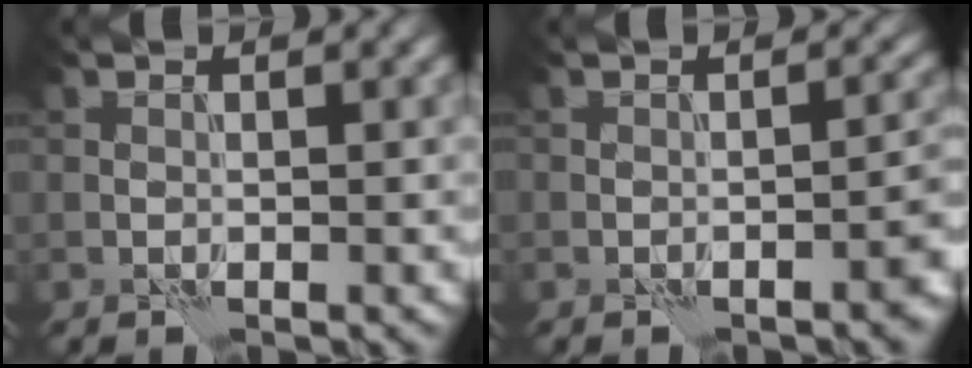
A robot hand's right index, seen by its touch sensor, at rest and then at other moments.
{"total": 2.3, "force": [-1.4, 0.7, 1.7], "torque": [-0.019, 0.009, -0.019]}